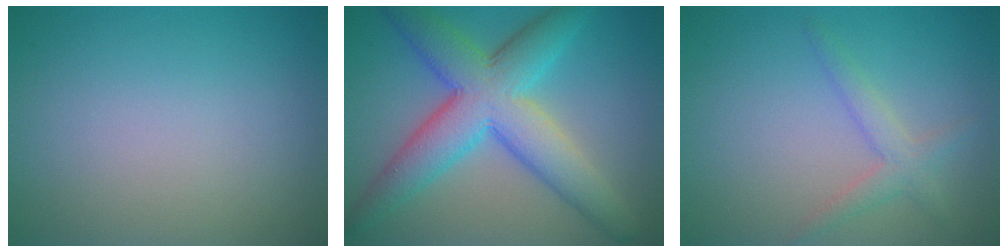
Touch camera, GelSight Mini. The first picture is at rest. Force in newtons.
{"total": 8.8, "press": 8.8, "slide": 0.1}
{"total": 2.2, "press": 2.2, "slide": 0.1}